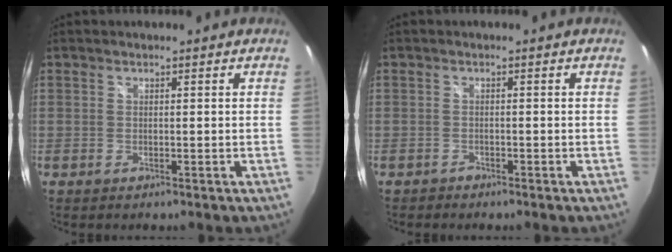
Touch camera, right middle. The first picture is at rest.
{"total": 1.0, "force": [-0.9, 0.5, -0.1], "torque": [-0.003, 0.001, -0.017]}